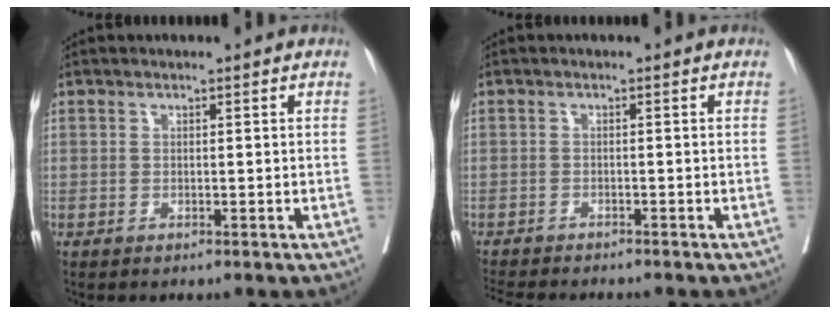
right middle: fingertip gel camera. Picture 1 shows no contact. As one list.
[{"total": 7.2, "force": [-6.6, 0.9, 2.7], "torque": [-0.038, -0.009, -0.102]}]